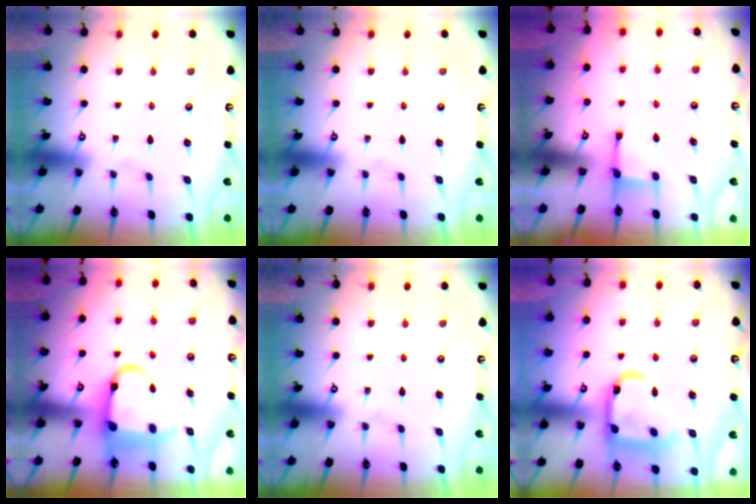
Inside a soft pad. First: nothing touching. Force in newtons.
{"total": 0.0}
{"total": 2.3, "press": 2.2, "slide": 0.6}
{"total": 8.9, "press": 8.5, "slide": 2.5}
{"total": 0.0}
{"total": 16.3, "press": 16.3, "slide": 1.6}